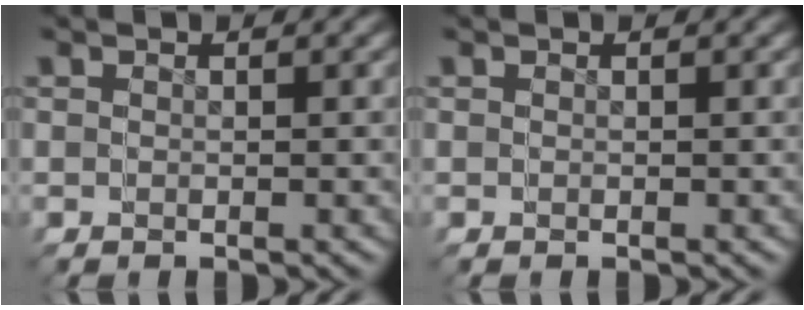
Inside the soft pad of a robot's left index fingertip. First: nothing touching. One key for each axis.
{"total": 0.0}